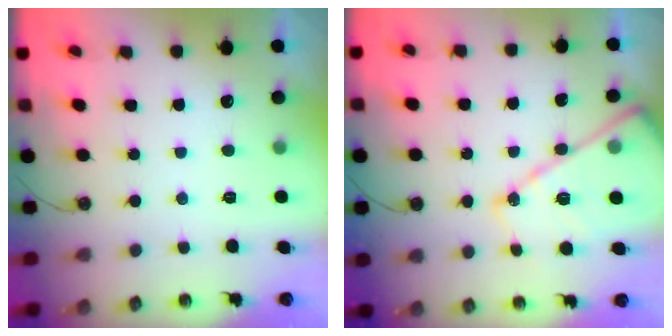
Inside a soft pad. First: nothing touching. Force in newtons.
{"total": 16.6, "press": 16.6, "slide": 1.4}